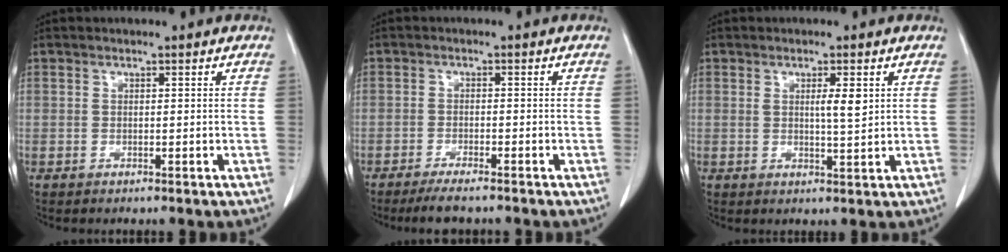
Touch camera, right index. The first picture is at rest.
{"total": 4.3, "force": [-3.7, 0.5, 2.2], "torque": [-0.034, -0.007, -0.060]}
{"total": 3.2, "force": [1.0, 0.3, 3.0], "torque": [-0.047, -0.005, 0.014]}